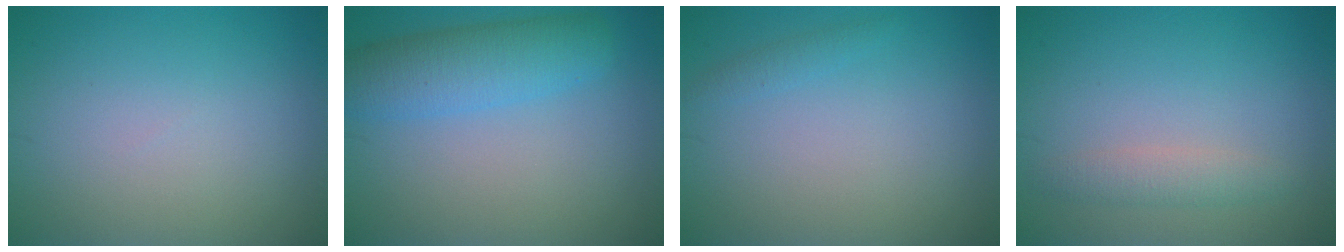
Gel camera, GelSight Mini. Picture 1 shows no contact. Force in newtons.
{"total": 4.9, "press": 4.8, "slide": 0.3}
{"total": 0.8, "press": 0.8, "slide": 0.2}
{"total": 1.8, "press": 1.8, "slide": 0.2}